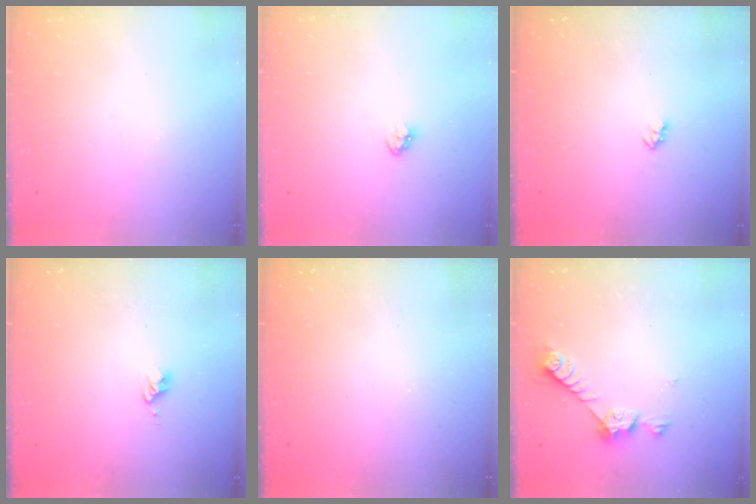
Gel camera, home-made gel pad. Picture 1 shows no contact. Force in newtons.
{"total": 3.4, "press": 3.4, "slide": 0.5}
{"total": 2.0, "press": 2.0, "slide": 0.3}
{"total": 2.7, "press": 2.6, "slide": 0.4}
{"total": 0.0}
{"total": 7.3, "press": 7.3, "slide": 0.6}